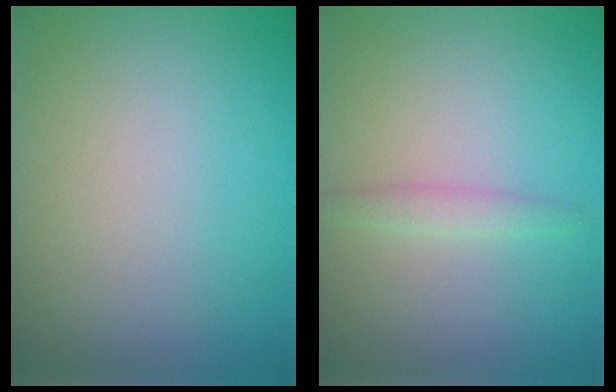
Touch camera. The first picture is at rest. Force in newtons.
{"total": 1.3, "press": 1.3, "slide": 0.0}